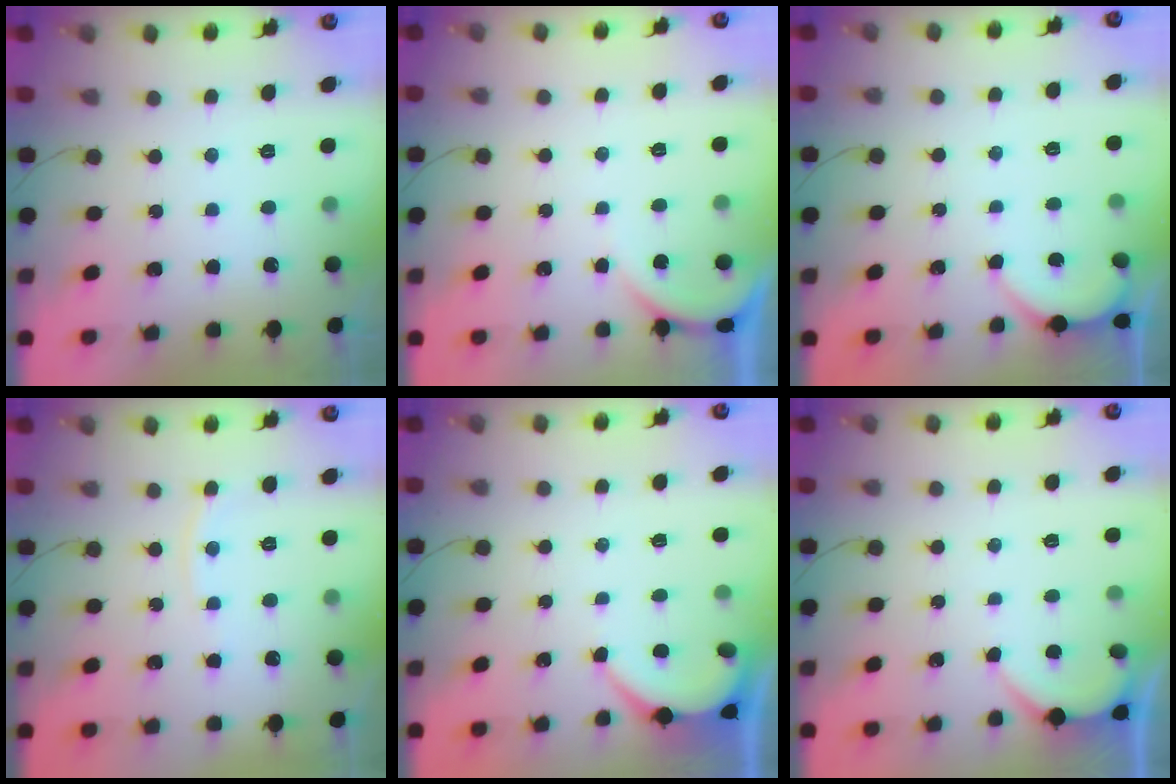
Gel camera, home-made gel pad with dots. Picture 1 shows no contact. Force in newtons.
{"total": 1.6, "press": 1.6, "slide": 0.1}
{"total": 1.4, "press": 1.4, "slide": 0.2}
{"total": 4.5, "press": 4.4, "slide": 0.5}
{"total": 2.2, "press": 2.2, "slide": 0.2}
{"total": 2.1, "press": 2.1, "slide": 0.3}